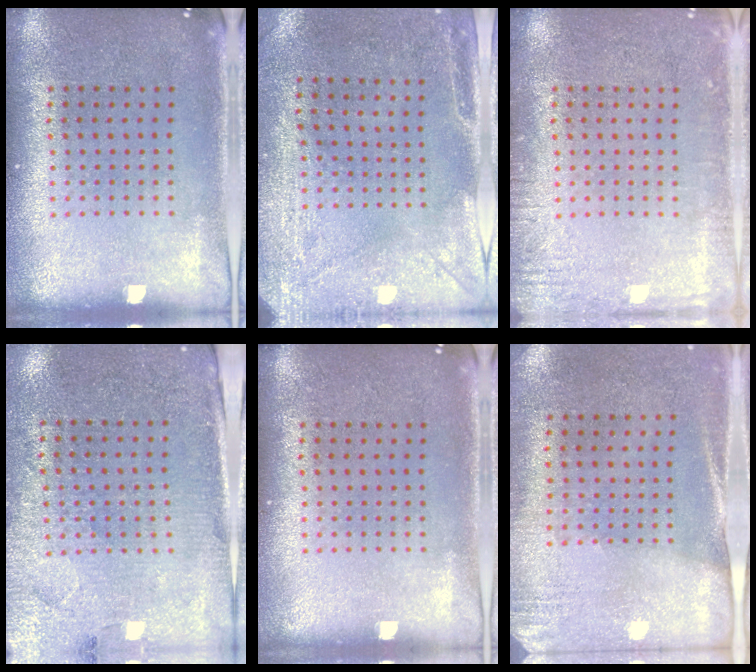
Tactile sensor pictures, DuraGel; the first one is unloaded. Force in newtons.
{"total": 2.9, "press": 2.3, "slide": 1.8}
{"total": 2.3, "press": 2.2, "slide": 0.3}
{"total": 3.0, "press": 2.8, "slide": 0.9}
{"total": 0.0}
{"total": 2.6, "press": 2.3, "slide": 1.3}